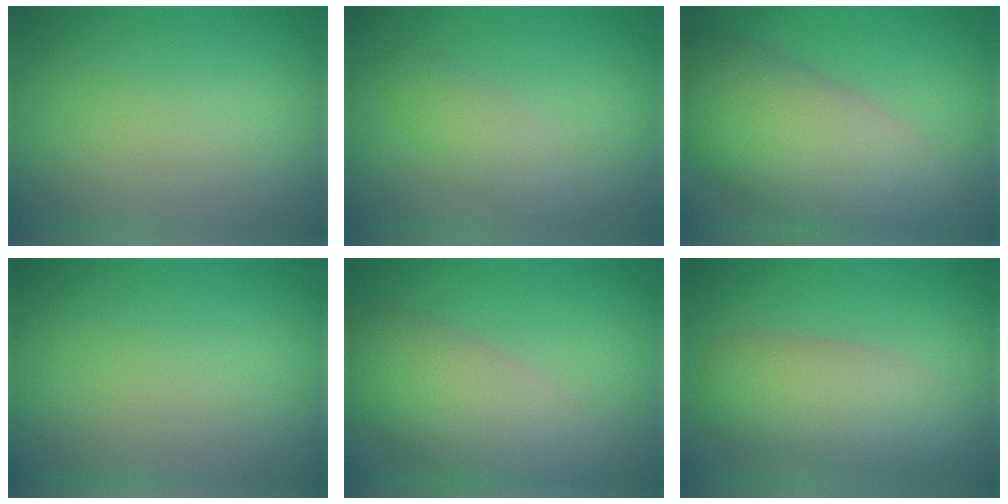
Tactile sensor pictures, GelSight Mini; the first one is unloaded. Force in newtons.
{"total": 2.2, "press": 2.2, "slide": 0.2}
{"total": 9.5, "press": 9.5, "slide": 0.8}
{"total": 0.0}
{"total": 6.3, "press": 6.3, "slide": 0.5}
{"total": 5.6, "press": 5.6, "slide": 0.3}